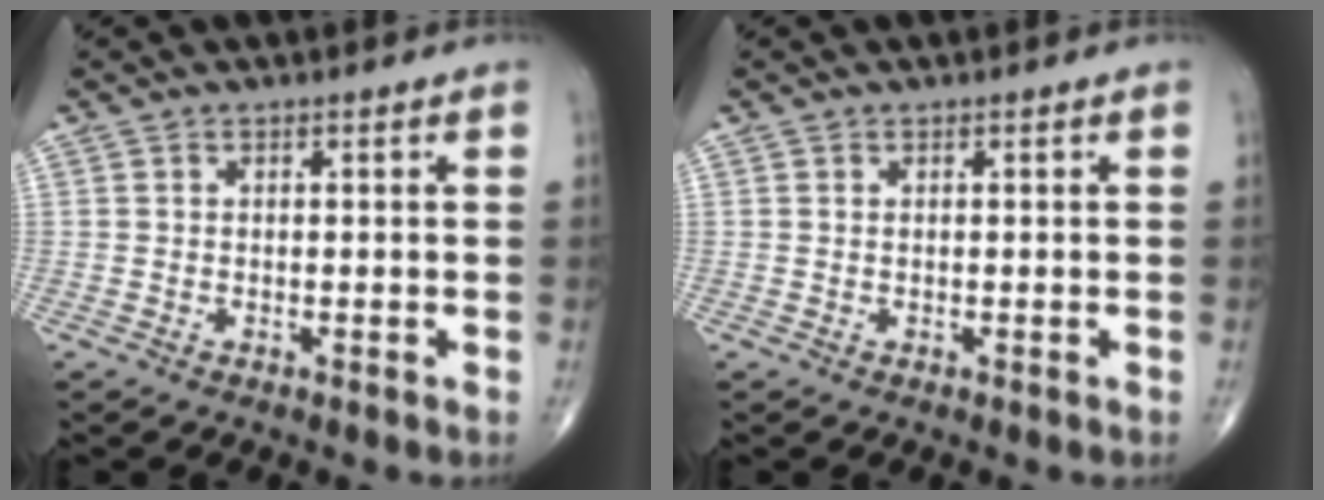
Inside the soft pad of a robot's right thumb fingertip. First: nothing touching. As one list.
[{"total": 0.0}]